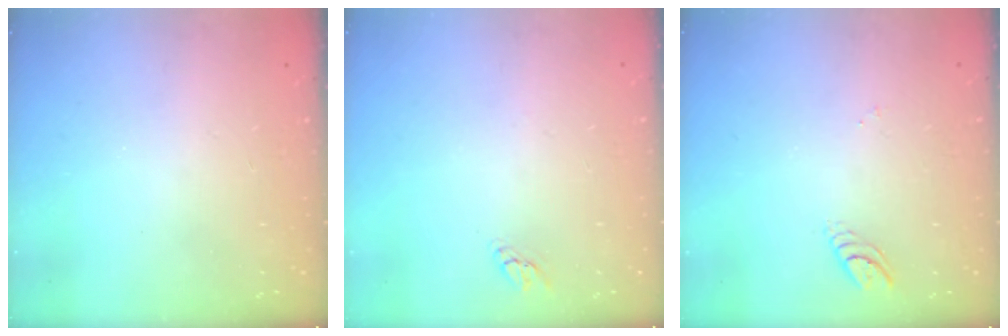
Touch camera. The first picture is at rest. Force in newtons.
{"total": 2.9, "press": 2.9, "slide": 0.2}
{"total": 4.1, "press": 4.1, "slide": 0.2}